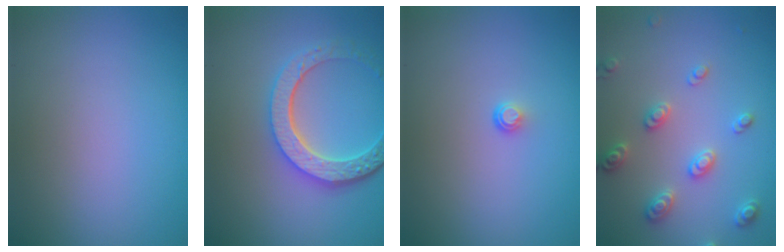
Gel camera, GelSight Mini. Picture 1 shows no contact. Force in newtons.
{"total": 5.4, "press": 4.3, "slide": 3.4}
{"total": 0.7, "press": 0.4, "slide": 0.6}
{"total": 2.7, "press": 2.7, "slide": 0.4}